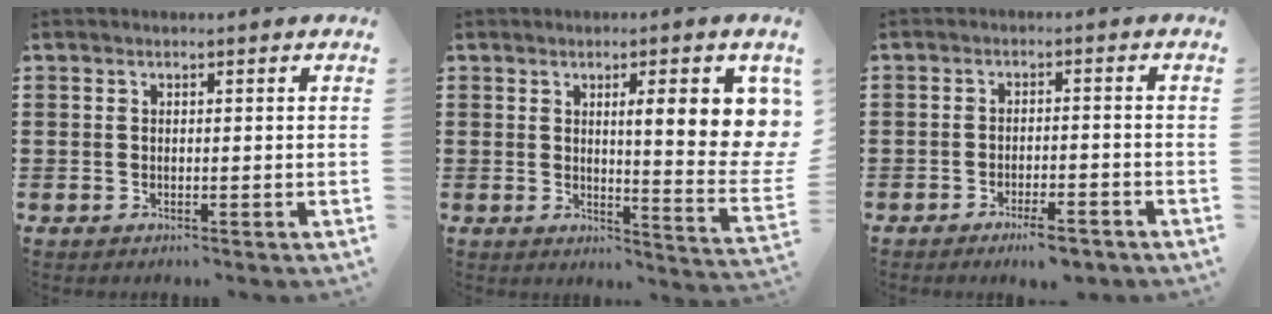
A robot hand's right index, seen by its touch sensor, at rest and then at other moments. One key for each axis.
{"total": 9.5, "fx": 3.6, "fy": 1.8, "fz": 8.7, "tx": -0.127, "ty": -0.019, "tz": 0.052}
{"total": 3.6, "fx": -2.9, "fy": 0.5, "fz": 2.1, "tx": -0.035, "ty": 0.003, "tz": -0.053}